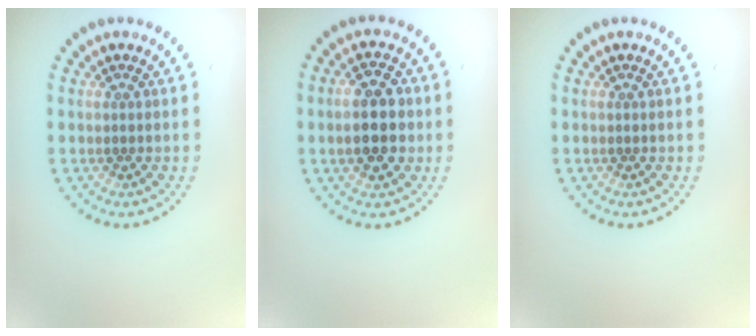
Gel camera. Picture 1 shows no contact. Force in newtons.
{"total": 5.0, "press": 5.0, "slide": 0.3}
{"total": 0.0}